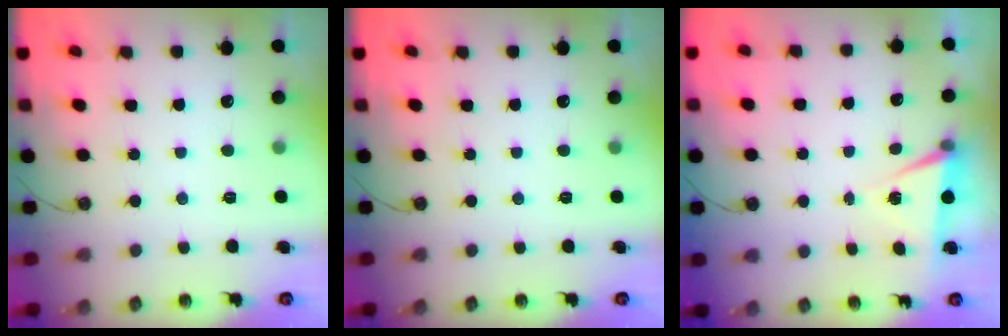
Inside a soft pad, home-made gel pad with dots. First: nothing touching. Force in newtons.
{"total": 0.0}
{"total": 4.9, "press": 2.2, "slide": 4.4}